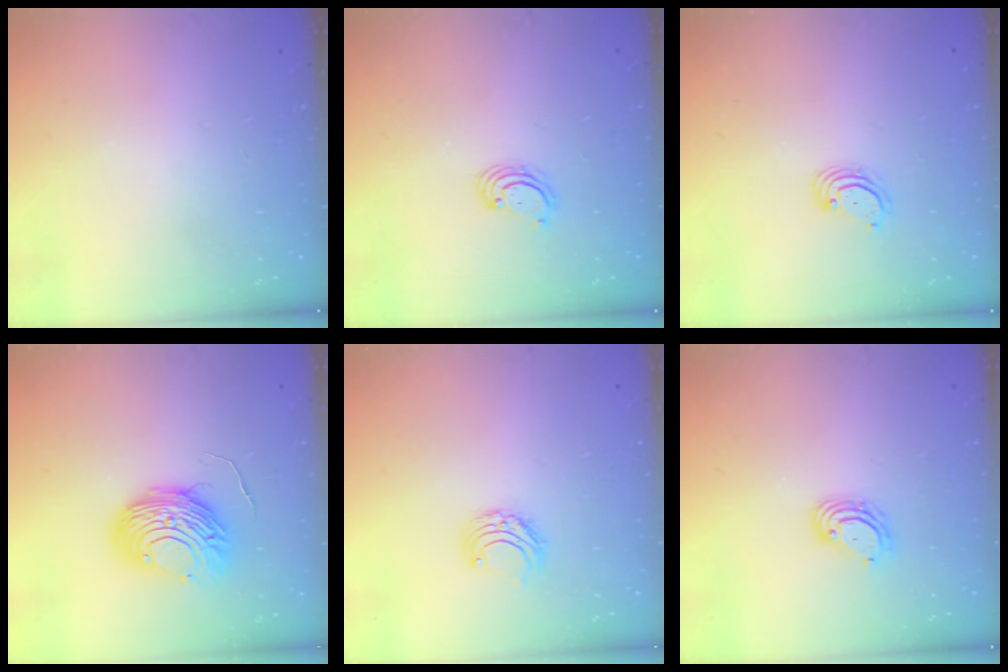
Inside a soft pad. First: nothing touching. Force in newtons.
{"total": 2.8, "press": 2.8, "slide": 0.3}
{"total": 3.0, "press": 3.0, "slide": 0.3}
{"total": 10.9, "press": 10.8, "slide": 1.1}
{"total": 6.3, "press": 6.3, "slide": 0.5}
{"total": 5.2, "press": 5.2, "slide": 0.6}